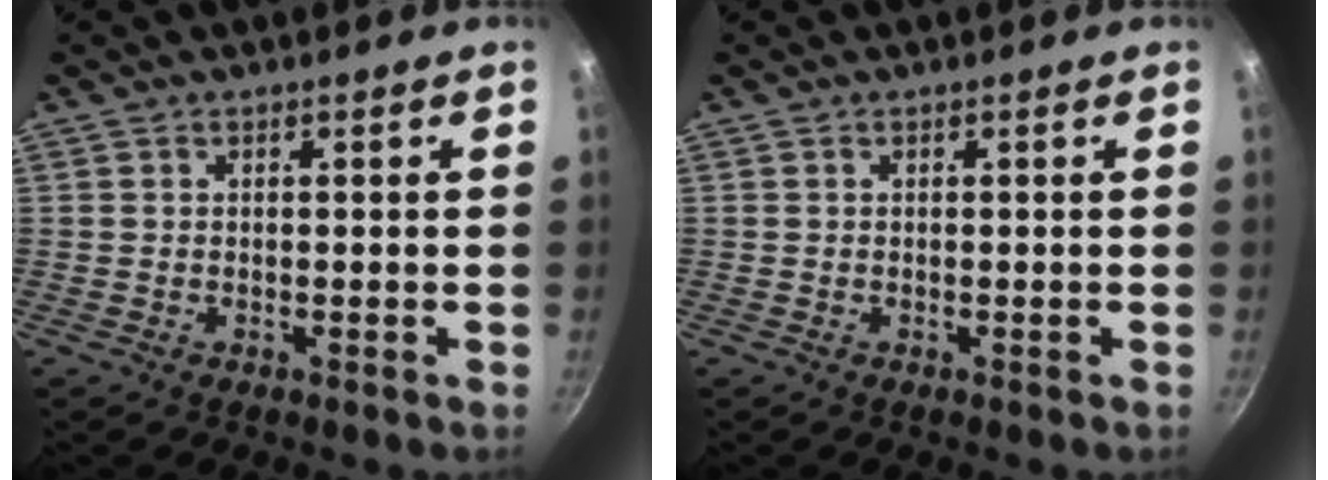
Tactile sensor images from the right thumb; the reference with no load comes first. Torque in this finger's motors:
{"motor_torque": [-0.10, 0.02, -0.15, 0.16, 0.01]}